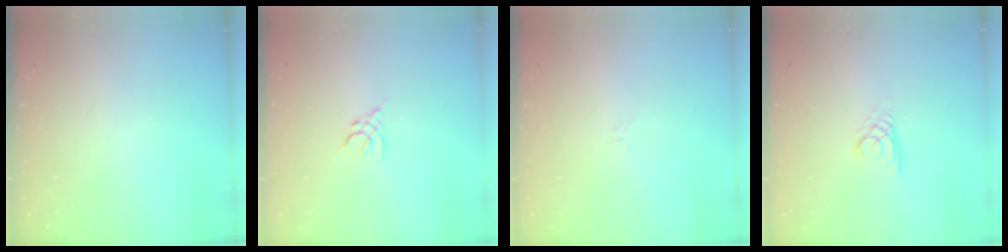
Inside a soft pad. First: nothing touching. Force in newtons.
{"total": 2.8, "press": 2.8, "slide": 0.7}
{"total": 0.7, "press": 0.5, "slide": 0.4}
{"total": 2.2, "press": 2.2, "slide": 0.2}